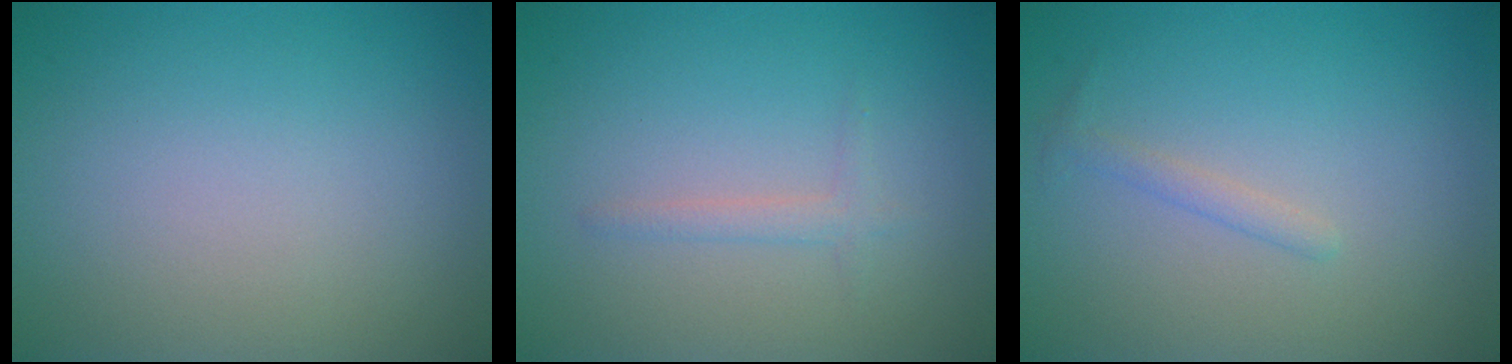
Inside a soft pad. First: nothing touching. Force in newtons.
{"total": 1.2, "press": 1.2, "slide": 0.0}
{"total": 1.0, "press": 1.0, "slide": 0.0}